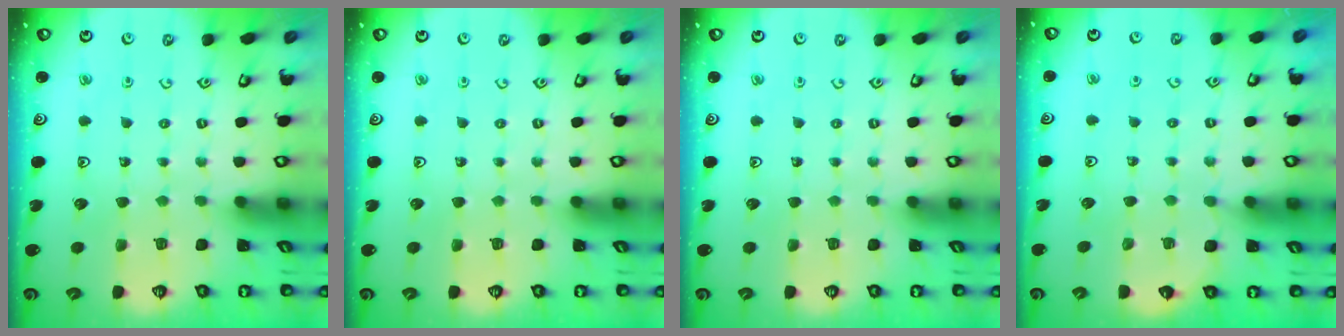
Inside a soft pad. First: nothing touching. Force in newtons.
{"total": 0.0}
{"total": 0.0}
{"total": 4.6, "press": 4.2, "slide": 1.8}